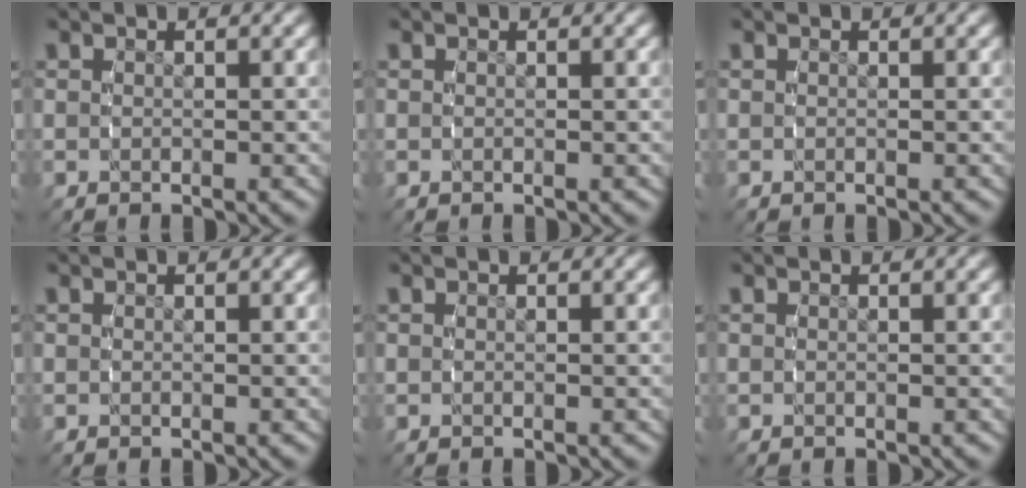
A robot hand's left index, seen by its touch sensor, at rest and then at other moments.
{"total": 0.0}
{"total": 0.0}
{"total": 0.0}
{"total": 0.0}
{"total": 0.0}